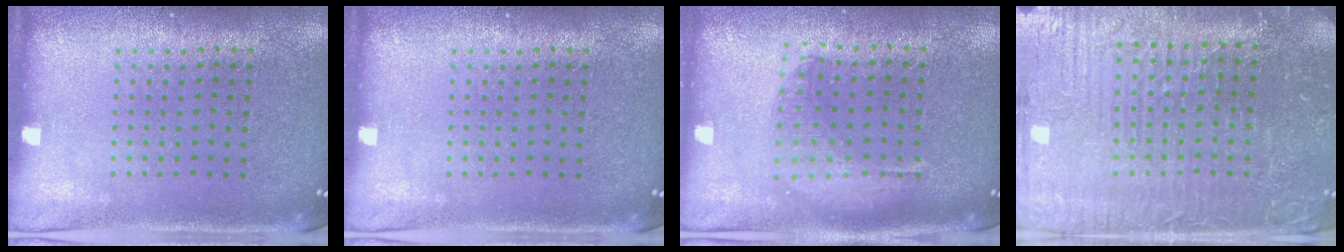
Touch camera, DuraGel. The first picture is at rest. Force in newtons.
{"total": 0.0}
{"total": 1.3, "press": 1.2, "slide": 0.4}
{"total": 4.5, "press": 4.4, "slide": 1.3}